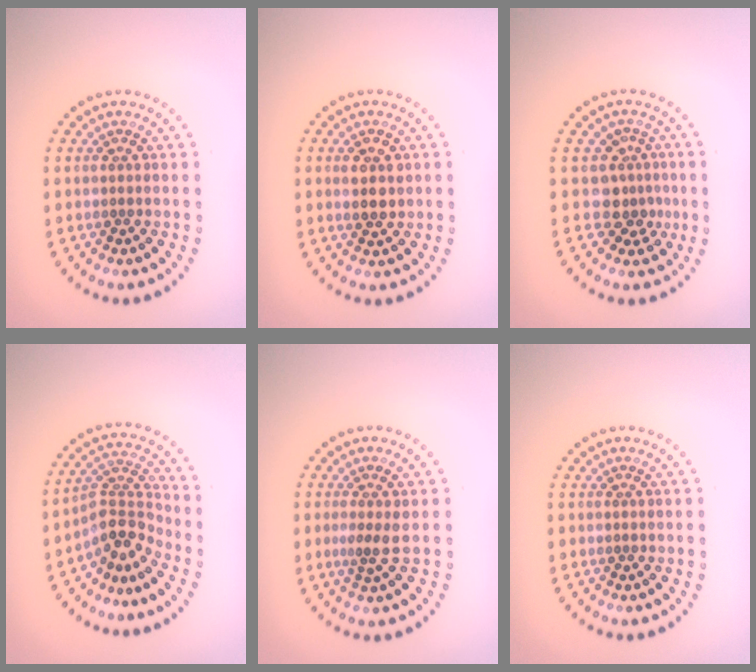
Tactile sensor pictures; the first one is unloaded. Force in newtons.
{"total": 2.6, "press": 2.5, "slide": 0.6}
{"total": 2.8, "press": 2.1, "slide": 1.9}
{"total": 3.8, "press": 2.7, "slide": 2.8}
{"total": 1.5, "press": 1.2, "slide": 0.9}
{"total": 0.0}